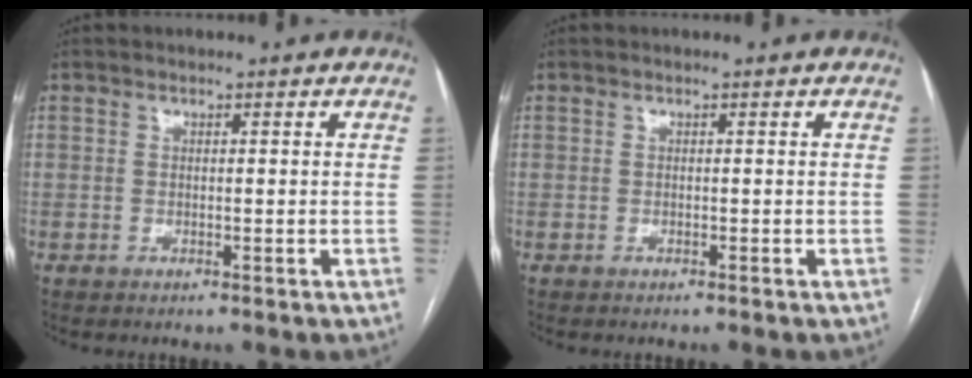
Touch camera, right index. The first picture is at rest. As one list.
[{"total": 0.0}]